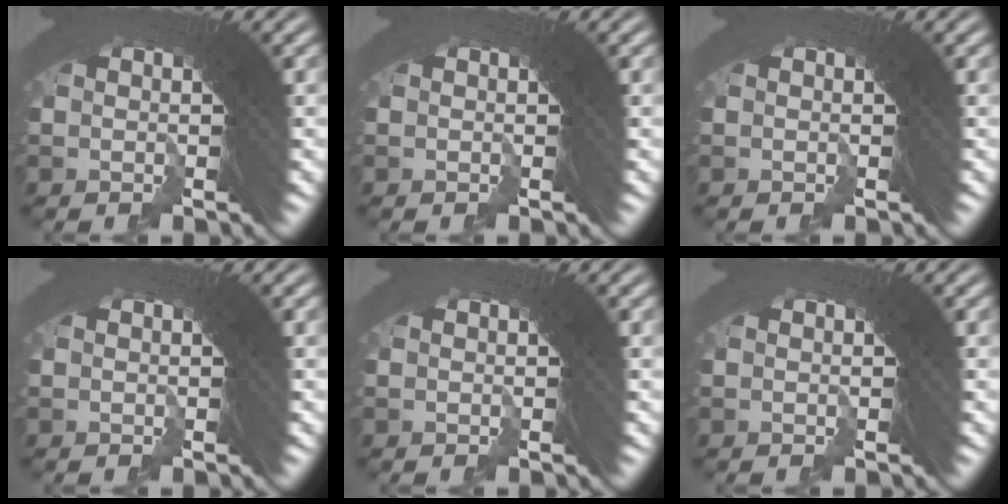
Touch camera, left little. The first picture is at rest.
{"total": 0.0}
{"total": 0.0}
{"total": 0.0}
{"total": 0.0}
{"total": 0.0}